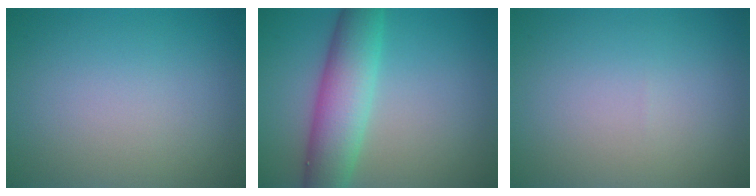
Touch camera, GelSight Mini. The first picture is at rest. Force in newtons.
{"total": 6.5, "press": 6.5, "slide": 0.2}
{"total": 0.0}